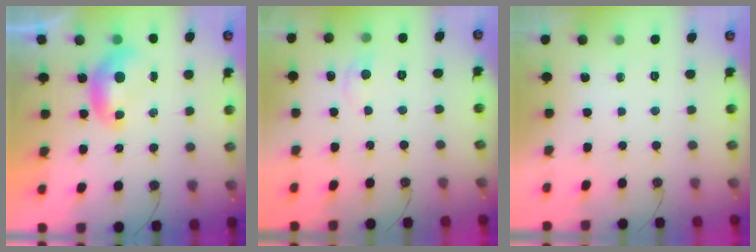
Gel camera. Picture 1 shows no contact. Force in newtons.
{"total": 0.9, "press": 0.5, "slide": 0.7}
{"total": 0.0}